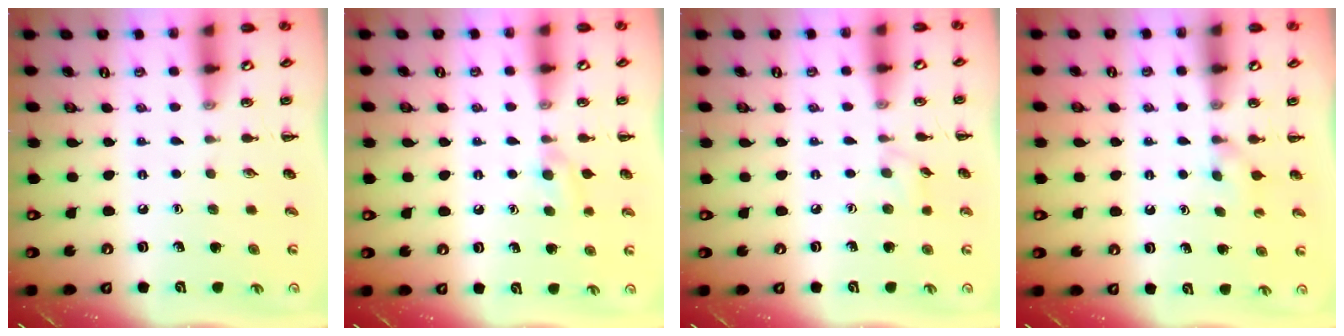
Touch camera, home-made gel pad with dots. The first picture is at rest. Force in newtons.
{"total": 4.7, "press": 4.4, "slide": 1.7}
{"total": 3.2, "press": 2.9, "slide": 1.3}
{"total": 2.9, "press": 2.7, "slide": 1.2}